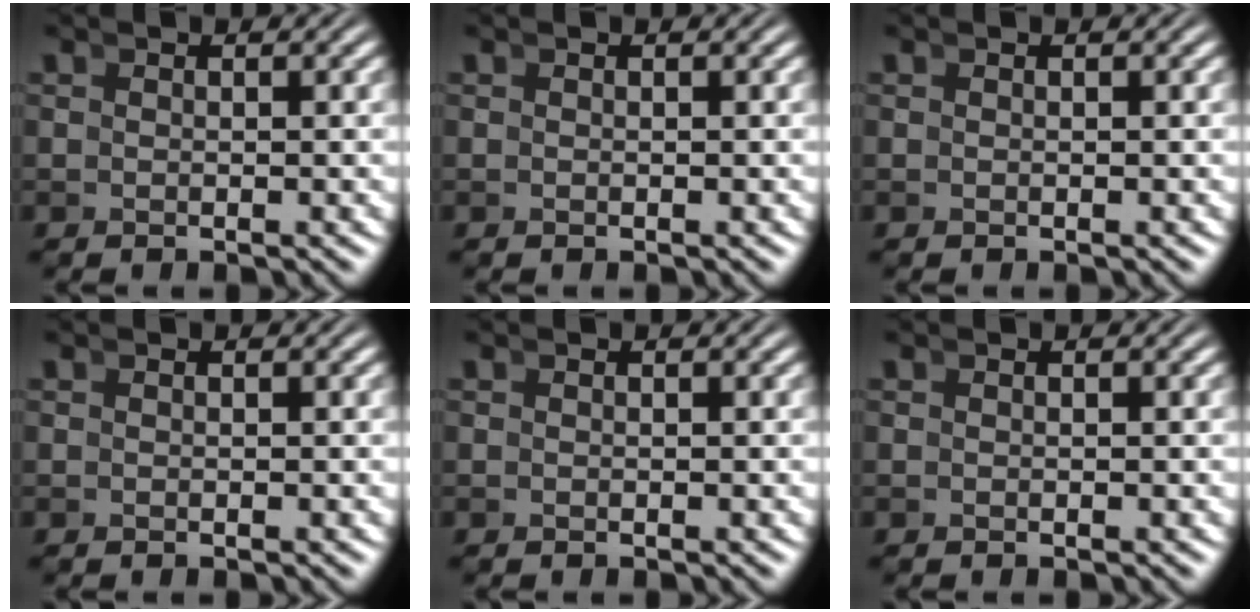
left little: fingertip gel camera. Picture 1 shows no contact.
{"total": 0.0}
{"total": 0.0}
{"total": 0.0}
{"total": 0.0}
{"total": 0.0}